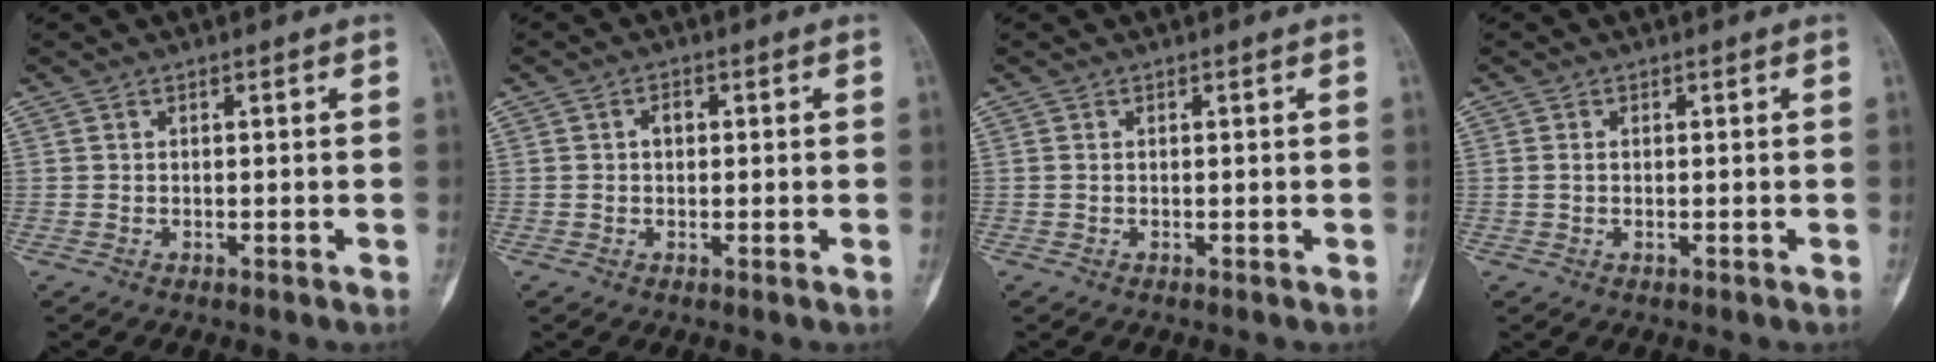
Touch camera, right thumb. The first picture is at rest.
{"total": 1.8, "force": [0.2, 1.2, 1.3], "torque": [-0.016, 0.003, 0.000]}
{"total": 0.0}
{"total": 0.8, "force": [0.0, 0.4, 0.7], "torque": [-0.021, -0.001, 0.001]}